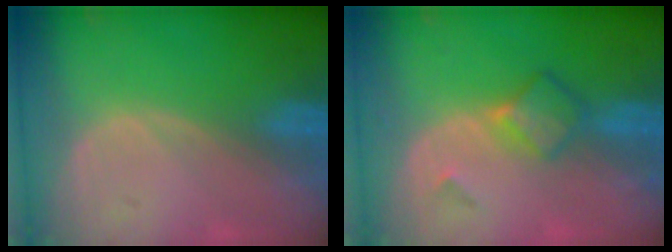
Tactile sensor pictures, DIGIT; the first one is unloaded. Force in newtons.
{"total": 4.9, "press": 4.3, "slide": 2.3}